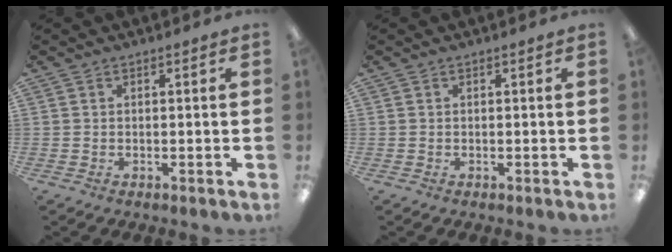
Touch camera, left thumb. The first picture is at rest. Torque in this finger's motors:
{"motor_torque": [0.00, 0.00, -0.01, 0.01, 0.00]}